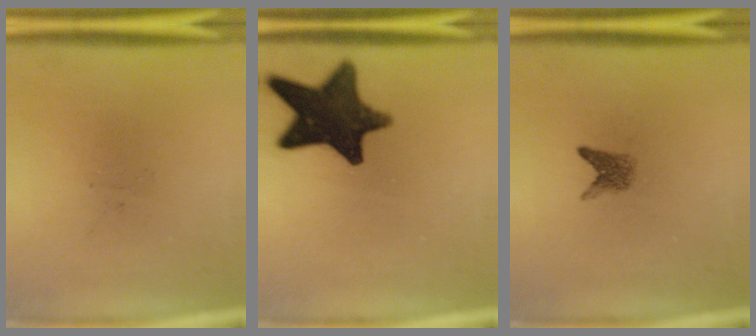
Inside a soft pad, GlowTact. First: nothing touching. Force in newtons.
{"total": 14.5}
{"total": 1.8}